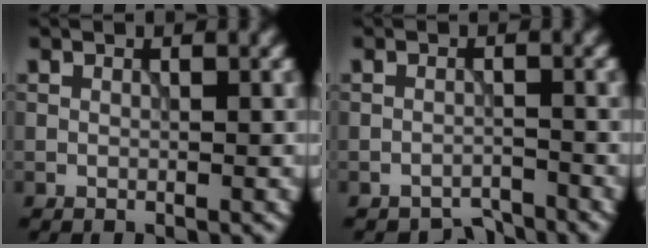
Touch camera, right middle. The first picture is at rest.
{"total": 2.0, "force": [-2.0, 0.3, -0.1], "torque": [0.008, 0.001, -0.037]}